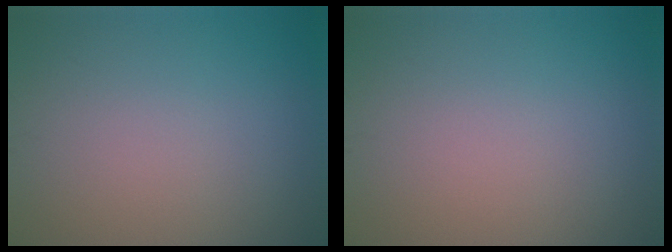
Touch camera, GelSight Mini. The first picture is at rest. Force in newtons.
{"total": 0.0}